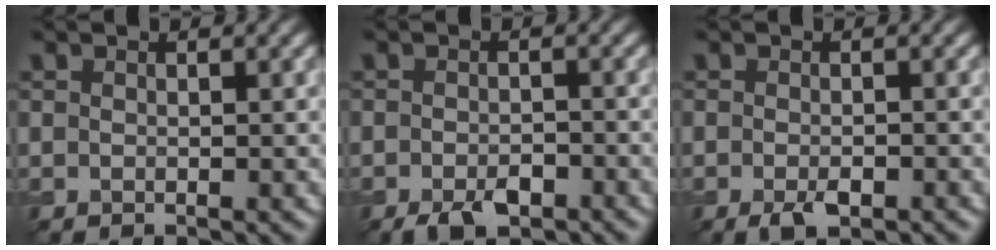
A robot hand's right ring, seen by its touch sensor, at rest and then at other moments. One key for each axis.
{"total": 2.8, "fx": -1.8, "fy": 1.3, "fz": 1.8, "tx": -0.029, "ty": -0.001, "tz": -0.032}
{"total": 2.1, "fx": -1.1, "fy": 0.8, "fz": 1.6, "tx": -0.029, "ty": -0.005, "tz": -0.020}